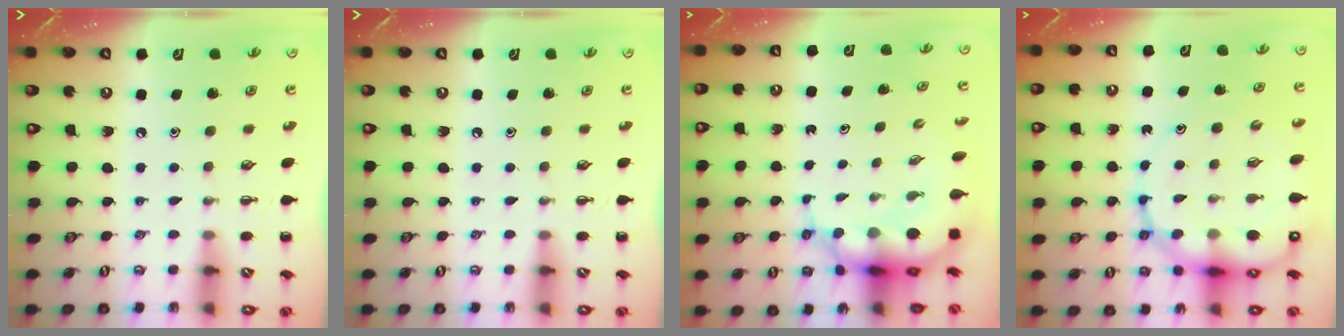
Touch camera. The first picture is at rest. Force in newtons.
{"total": 0.0}
{"total": 9.0, "press": 8.8, "slide": 2.2}
{"total": 18.1, "press": 17.5, "slide": 4.5}